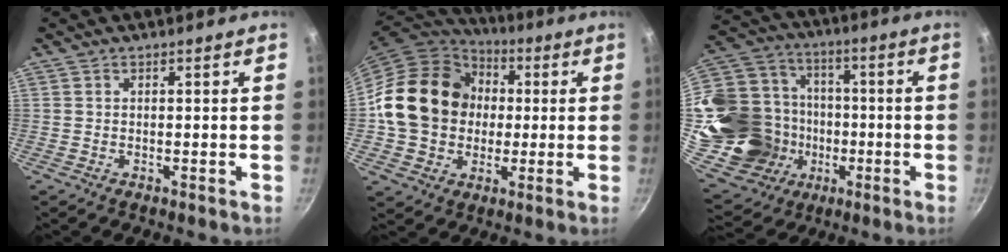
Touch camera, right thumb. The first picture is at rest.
{"total": 19.1, "force": [1.3, 15.9, 10.5], "torque": [-0.155, 0.028, 0.020]}
{"total": 26.4, "force": [-3.6, 21.8, 14.4], "torque": [-0.274, 0.056, -0.035]}